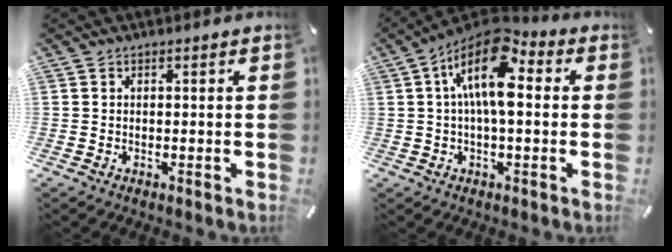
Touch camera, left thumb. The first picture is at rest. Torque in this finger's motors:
{"motor_torque": [0.51, 1.29, 2.14, -0.64, 0.55]}